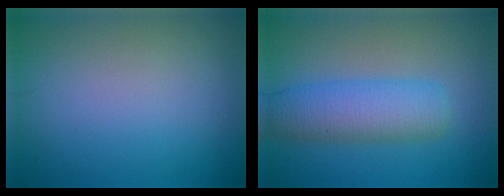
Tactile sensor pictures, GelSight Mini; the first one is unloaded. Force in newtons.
{"total": 5.6, "press": 5.6, "slide": 0.1}